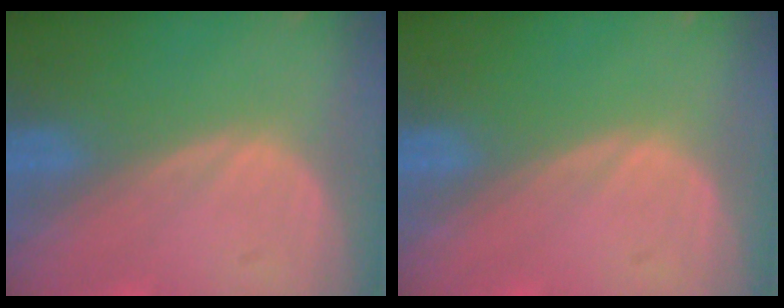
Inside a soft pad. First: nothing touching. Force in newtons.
{"total": 0.0}